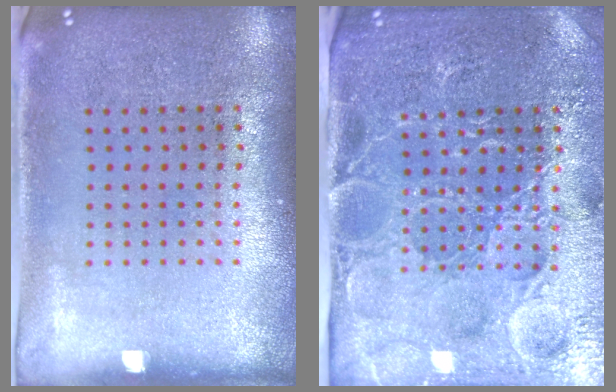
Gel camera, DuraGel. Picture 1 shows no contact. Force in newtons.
{"total": 4.9, "press": 4.5, "slide": 1.9}